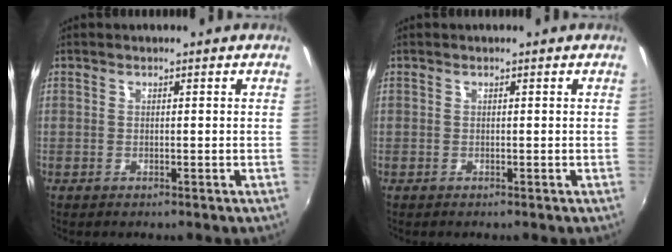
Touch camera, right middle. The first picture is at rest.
{"total": 0.0}